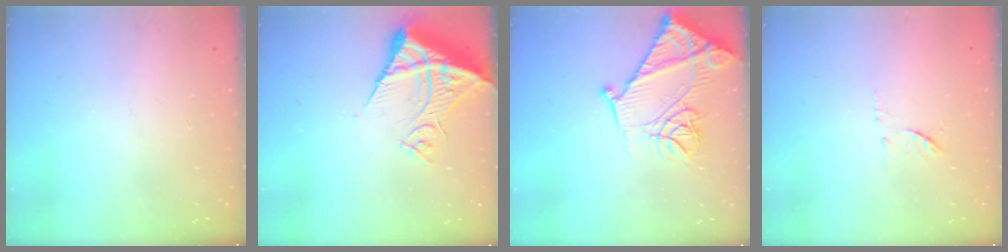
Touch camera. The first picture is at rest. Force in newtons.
{"total": 13.5, "press": 13.3, "slide": 1.8}
{"total": 19.3, "press": 19.2, "slide": 2.1}
{"total": 6.4, "press": 6.3, "slide": 0.8}